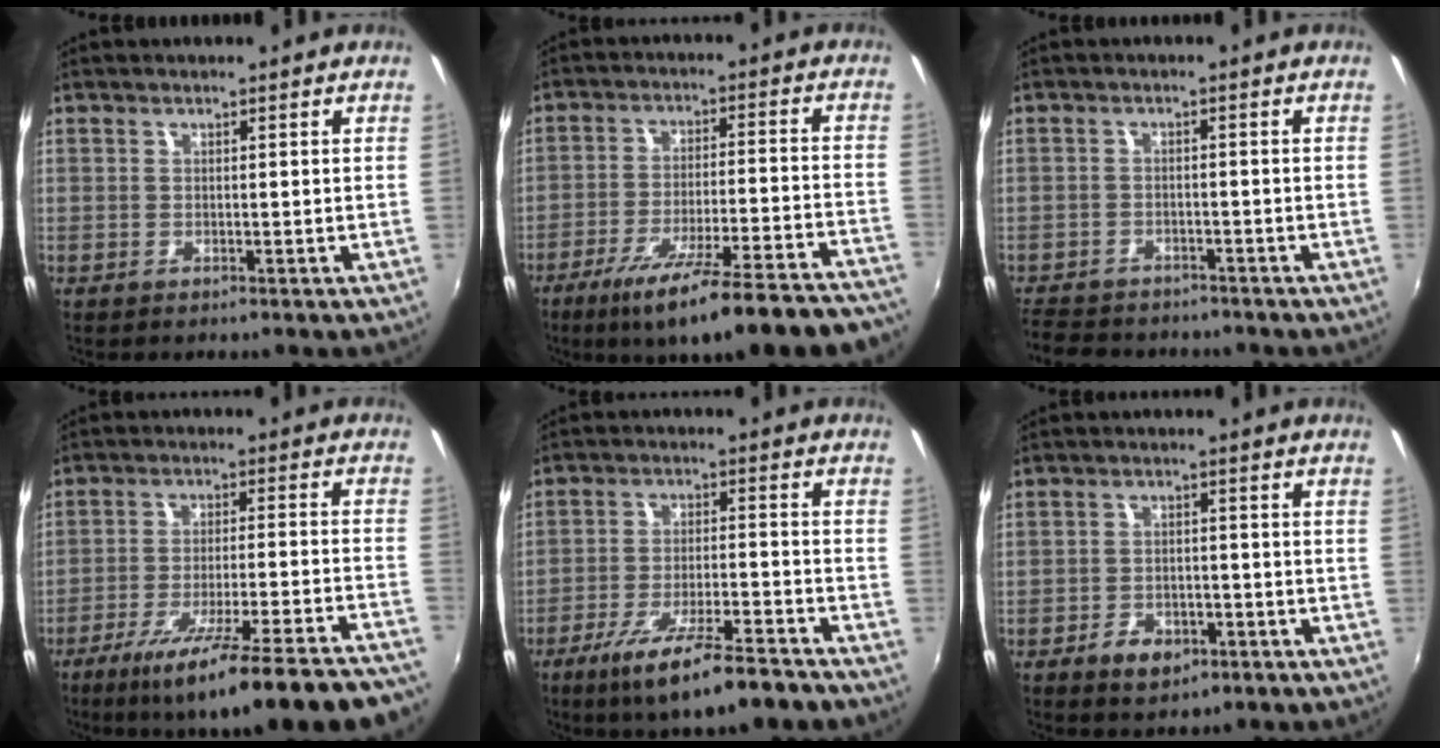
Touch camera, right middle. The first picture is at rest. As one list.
[{"total": 22.4, "force": [-18.6, 2.3, 12.3], "torque": [-0.199, -0.050, -0.260]}, {"total": 8.6, "force": [-7.5, 3.5, 2.2], "torque": [-0.072, -0.007, -0.122]}, {"total": 24.0, "force": [-20.1, 1.1, 13.1], "torque": [-0.204, -0.060, -0.286]}, {"total": 14.5, "force": [-10.6, 2.4, 9.6], "torque": [-0.182, -0.033, -0.169]}, {"total": 6.1, "force": [-3.7, 3.6, 3.3], "torque": [-0.085, 0.000, -0.053]}]